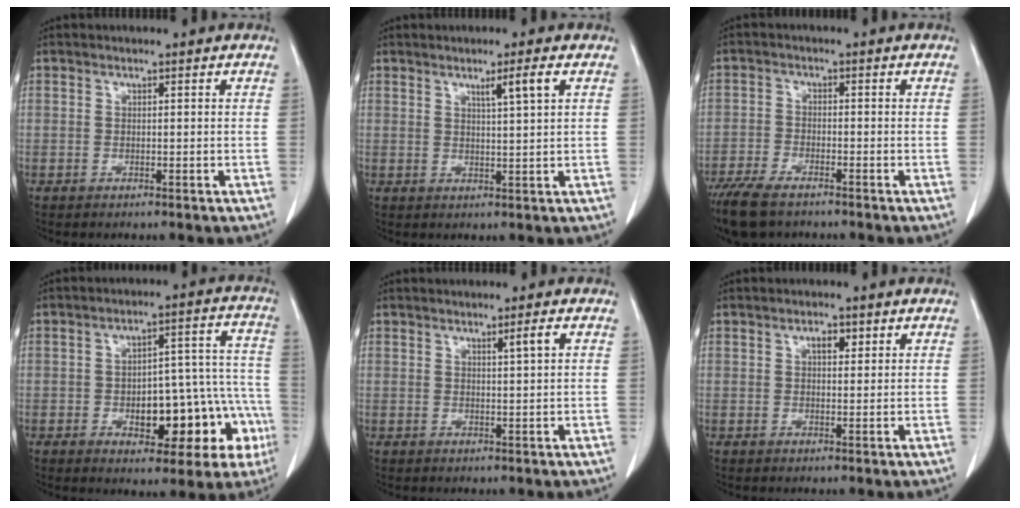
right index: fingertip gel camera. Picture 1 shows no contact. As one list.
[{"total": 3.8, "force": [1.8, -0.2, 3.3], "torque": [-0.057, -0.002, 0.033]}, {"total": 9.6, "force": [-7.3, 3.6, 5.1], "torque": [-0.098, -0.017, -0.129]}, {"total": 18.2, "force": [-5.8, 8.0, 15.3], "torque": [-0.147, 0.057, -0.058]}, {"total": 2.1, "force": [0.9, 0.1, 1.9], "torque": [-0.037, 0.000, 0.019]}, {"total": 2.5, "force": [1.1, 1.3, 1.9], "torque": [-0.033, 0.003, 0.018]}]